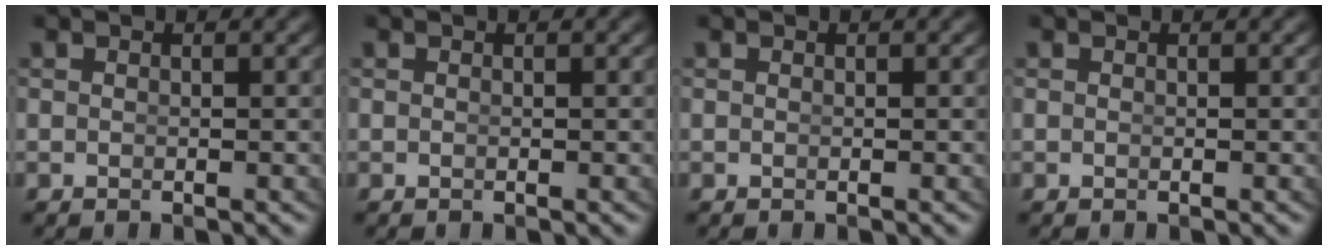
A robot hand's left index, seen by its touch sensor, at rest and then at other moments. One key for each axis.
{"total": 0.0}
{"total": 0.0}
{"total": 0.0}